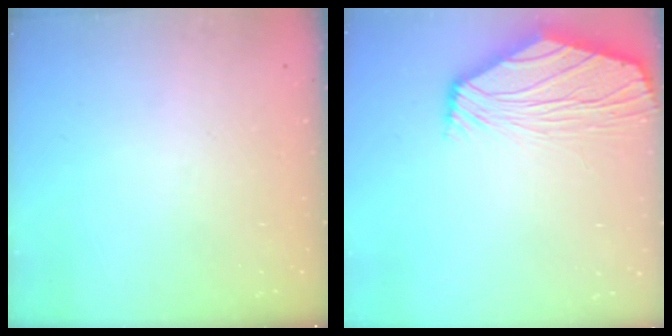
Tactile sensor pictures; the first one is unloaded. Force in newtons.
{"total": 6.9, "press": 6.6, "slide": 1.8}